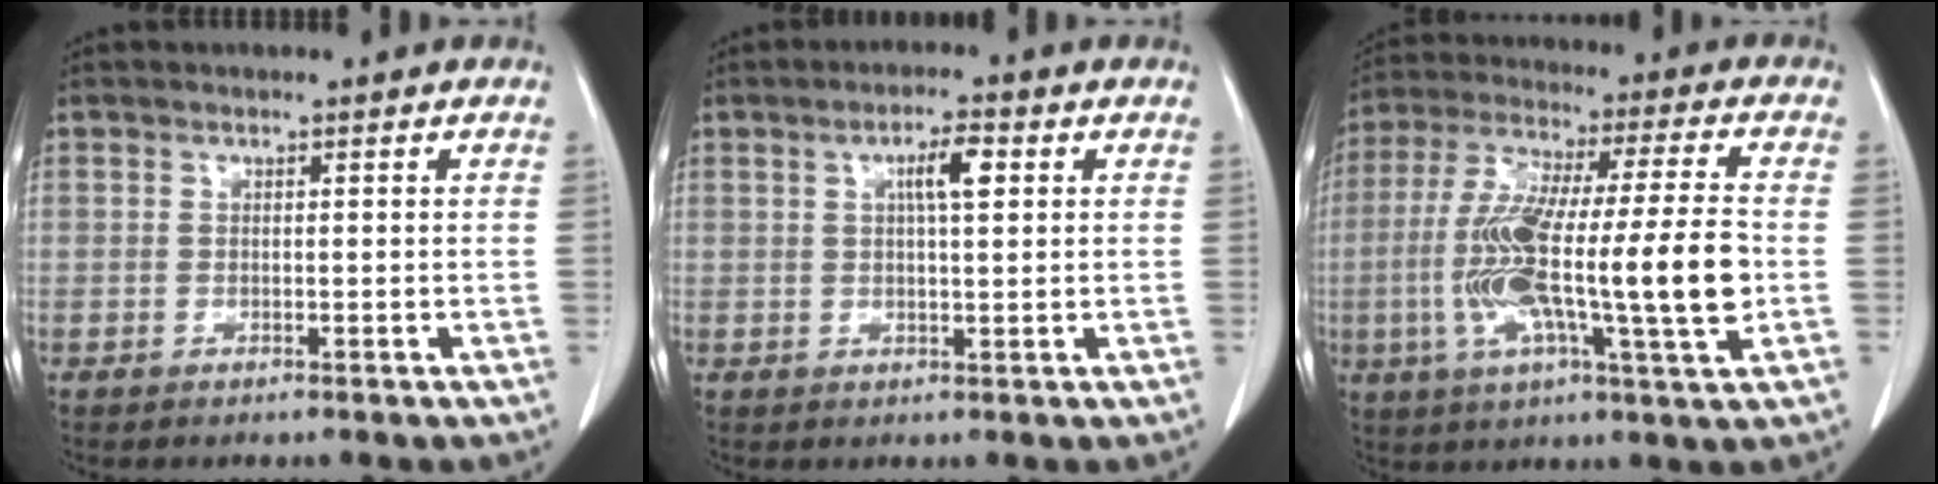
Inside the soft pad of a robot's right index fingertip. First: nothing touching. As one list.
[{"total": 4.4, "force": [1.4, 0.8, 4.1], "torque": [-0.072, 0.006, 0.024]}, {"total": 19.6, "force": [-2.9, 1.4, 19.3], "torque": [-0.345, 0.003, -0.051]}]